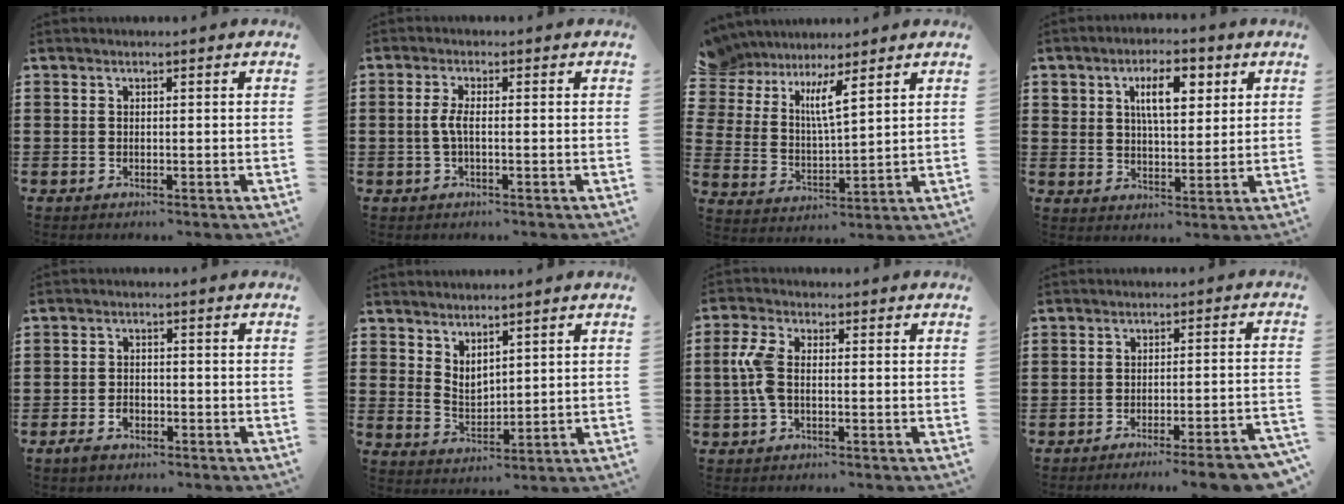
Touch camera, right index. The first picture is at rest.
{"total": 2.8, "force": [-0.4, 0.6, 2.7], "torque": [-0.065, -0.005, -0.012]}
{"total": 6.5, "force": [5.4, 1.9, 3.1], "torque": [-0.082, -0.019, 0.099]}
{"total": 7.4, "force": [3.2, 3.5, 5.7], "torque": [-0.100, 0.004, 0.051]}
{"total": 2.1, "force": [-1.2, 1.4, 1.1], "torque": [-0.023, 0.002, -0.025]}
{"total": 3.1, "force": [2.8, 1.1, 0.6], "torque": [-0.022, -0.005, 0.053]}
{"total": 5.1, "force": [-0.3, 2.4, 4.5], "torque": [-0.120, -0.006, -0.015]}
{"total": 4.4, "force": [-3.7, -0.4, 2.4], "torque": [-0.038, -0.015, -0.069]}